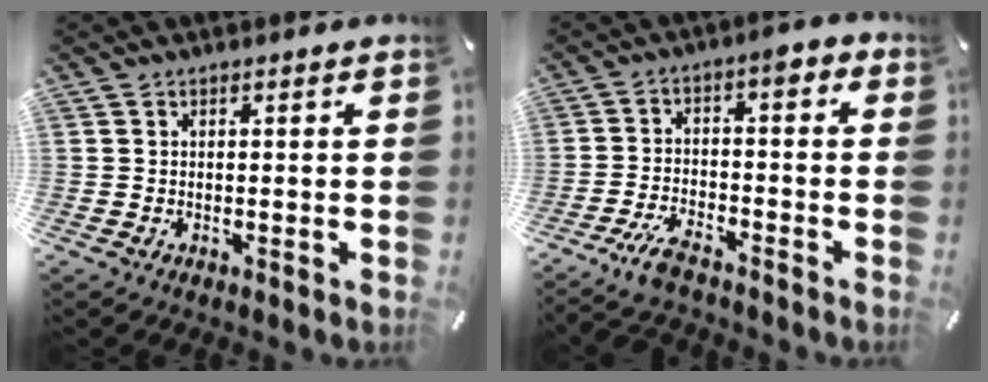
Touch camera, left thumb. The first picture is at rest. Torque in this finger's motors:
{"motor_torque": [-0.96, 1.53, 0.84, 0.69, 0.30]}